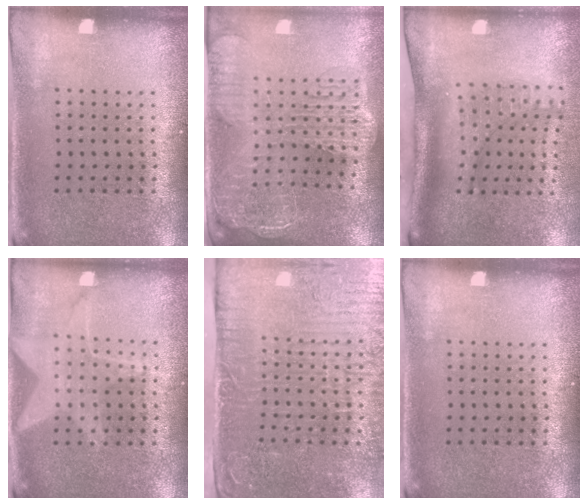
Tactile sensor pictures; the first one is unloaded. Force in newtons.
{"total": 2.9, "press": 2.4, "slide": 1.7}
{"total": 2.1, "press": 1.5, "slide": 1.5}
{"total": 1.5, "press": 1.4, "slide": 0.4}
{"total": 5.5, "press": 4.6, "slide": 3.0}
{"total": 0.0}